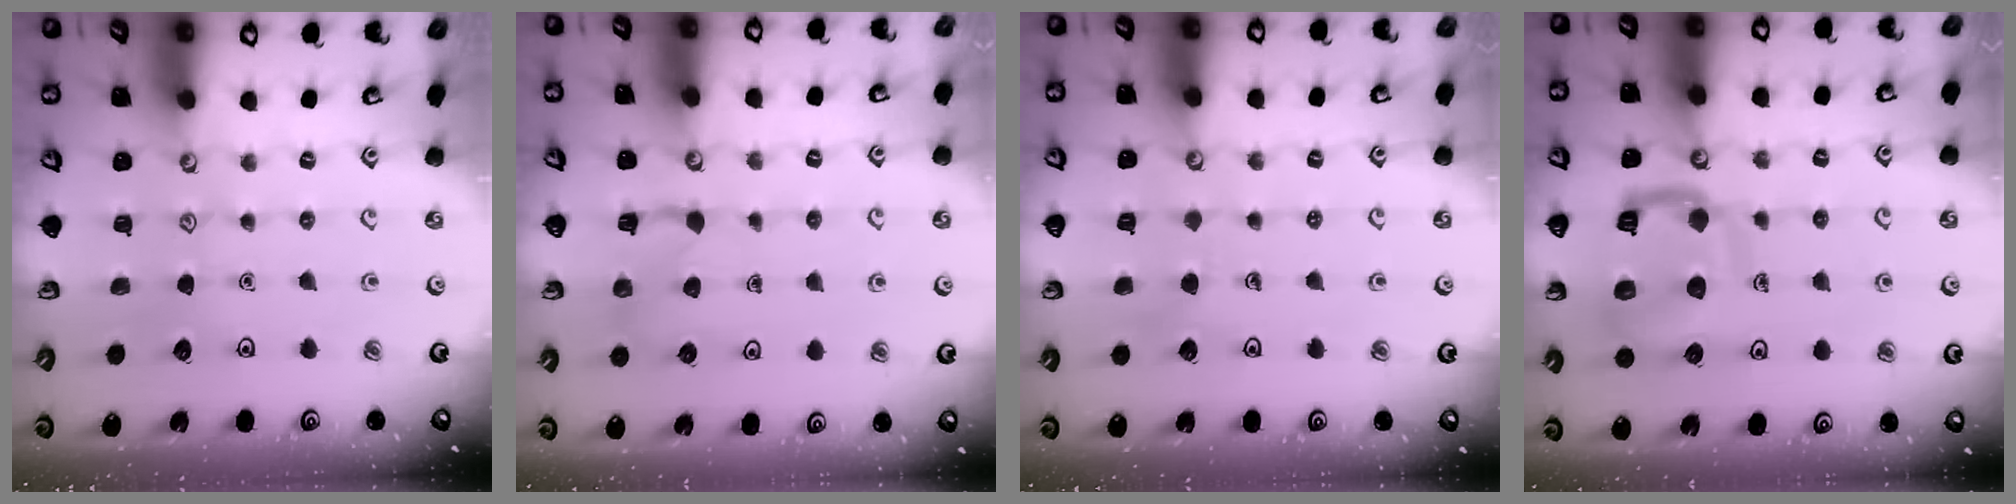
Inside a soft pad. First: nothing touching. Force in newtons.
{"total": 3.5, "press": 3.4, "slide": 0.8}
{"total": 2.3, "press": 2.3, "slide": 0.1}
{"total": 11.9, "press": 11.8, "slide": 1.2}